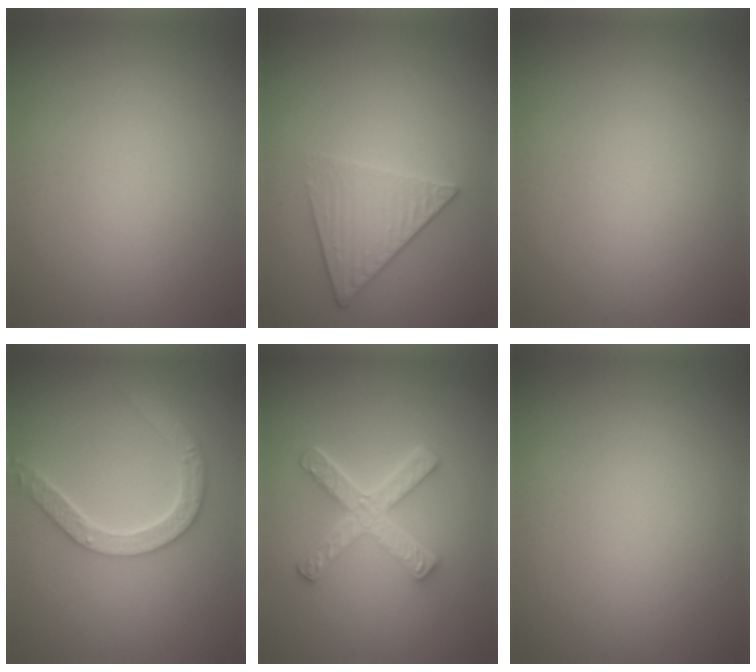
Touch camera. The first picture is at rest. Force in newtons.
{"total": 3.3, "press": 2.9, "slide": 1.6}
{"total": 0.0}
{"total": 4.8, "press": 3.8, "slide": 2.9}
{"total": 4.9, "press": 3.7, "slide": 3.2}
{"total": 0.0}